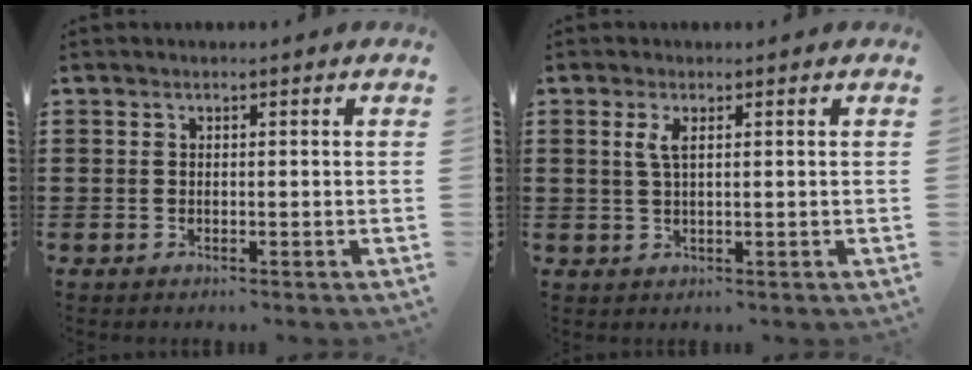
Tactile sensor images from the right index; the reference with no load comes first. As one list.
[{"total": 2.2, "force": [0.7, 0.6, 2.0], "torque": [-0.043, 0.003, 0.011]}]